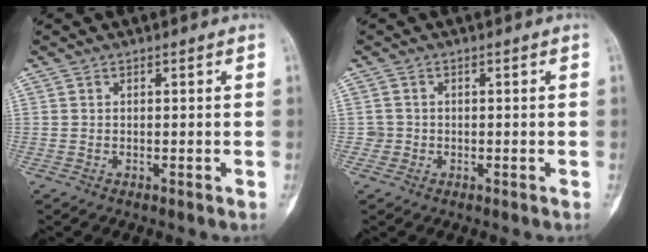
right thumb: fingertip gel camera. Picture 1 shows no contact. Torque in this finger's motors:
{"motor_torque": [-0.10, -0.02, 0.32, -0.10, 0.03]}